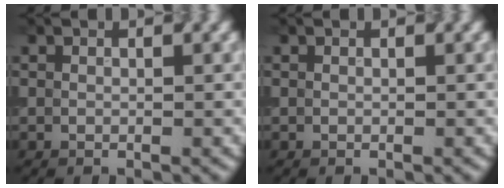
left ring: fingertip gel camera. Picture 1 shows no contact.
{"total": 0.0}